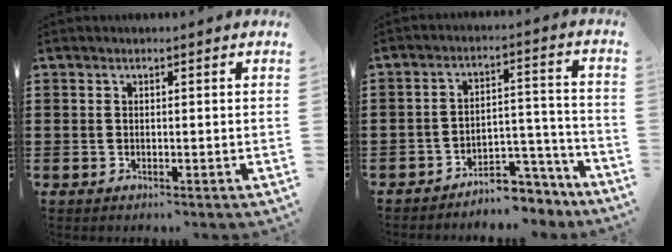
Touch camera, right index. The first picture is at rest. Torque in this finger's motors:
{"motor_torque": [0.03, 0.64, -0.02, 0.01]}